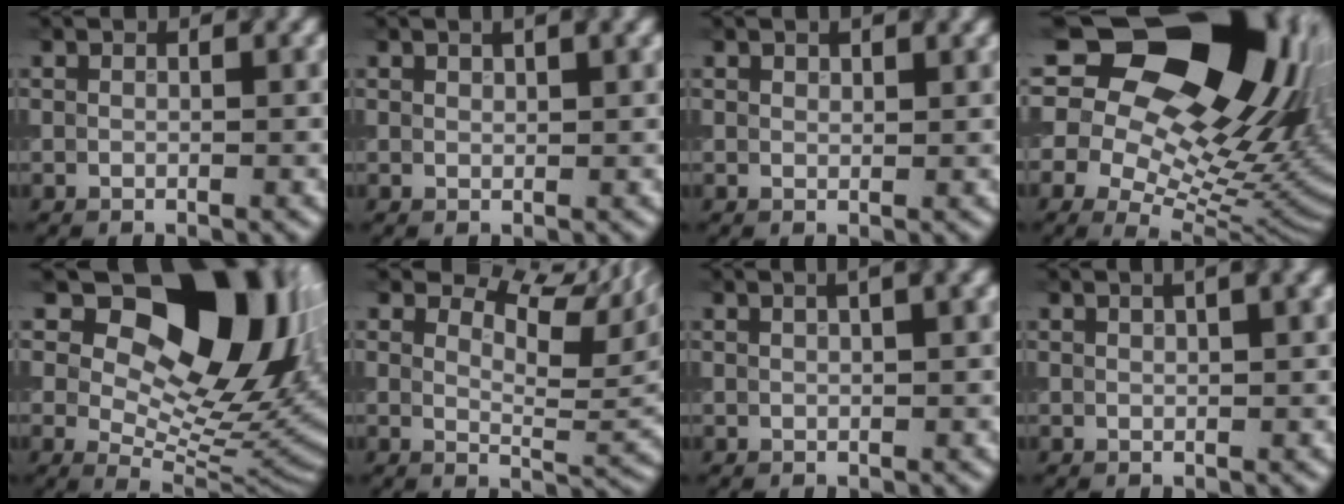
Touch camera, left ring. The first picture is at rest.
{"total": 1.8, "force": [1.2, 0.4, 1.3], "torque": [-0.015, 0.004, 0.019]}
{"total": 1.0, "force": [0.8, 0.4, 0.5], "torque": [-0.008, 0.002, 0.015]}
{"total": 22.5, "force": [9.3, 14.5, 14.5], "torque": [-0.249, 0.063, 0.158]}
{"total": 15.5, "force": [6.1, 9.1, 11.0], "torque": [-0.122, 0.006, 0.098]}
{"total": 7.5, "force": [4.9, 2.7, 5.1], "torque": [-0.071, 0.005, 0.078]}
{"total": 2.9, "force": [1.4, 0.9, 2.3], "torque": [-0.019, 0.003, 0.015]}
{"total": 2.5, "force": [1.3, 0.5, 2.0], "torque": [-0.023, 0.005, 0.019]}